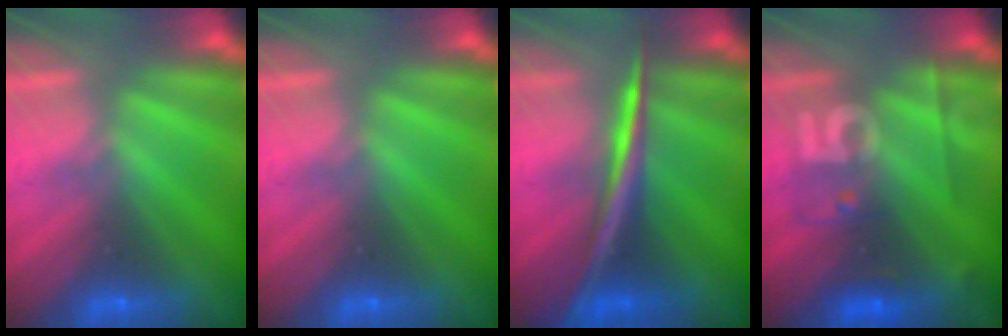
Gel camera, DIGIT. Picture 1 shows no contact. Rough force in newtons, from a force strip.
{"total": 0.0}
{"total": 2.8}
{"total": 2.4}